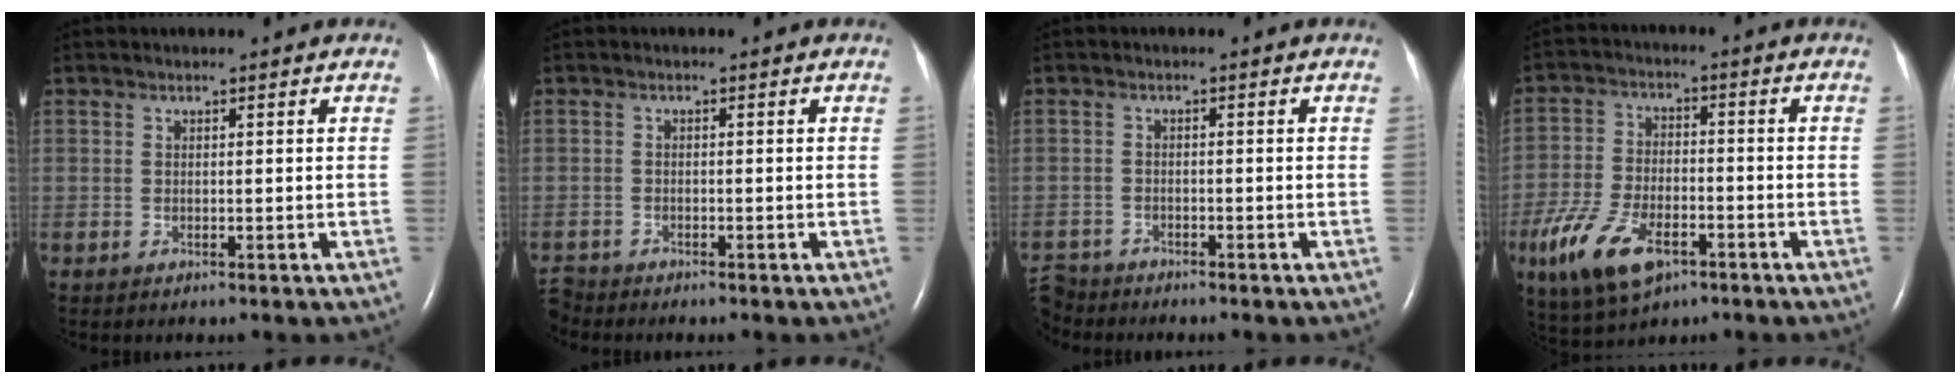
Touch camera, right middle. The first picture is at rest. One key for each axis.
{"total": 2.2, "fx": -2.1, "fy": 0.3, "fz": -0.3, "tx": 0.009, "ty": -0.010, "tz": -0.039}
{"total": 4.2, "fx": -4.0, "fy": 1.1, "fz": -0.4, "tx": 0.010, "ty": -0.012, "tz": -0.077}
{"total": 11.7, "fx": -6.1, "fy": 5.4, "fz": 8.4, "tx": -0.181, "ty": -0.011, "tz": -0.105}